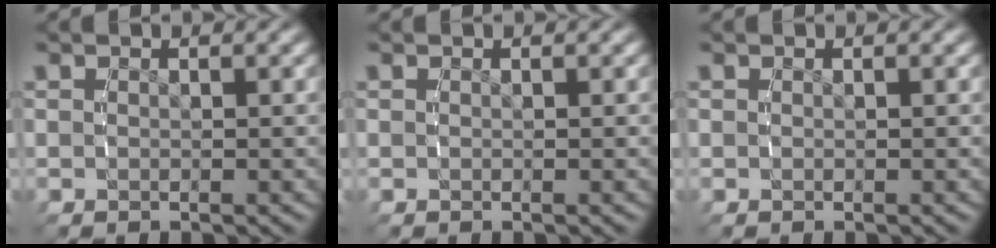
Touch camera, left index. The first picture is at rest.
{"total": 0.0}
{"total": 0.0}